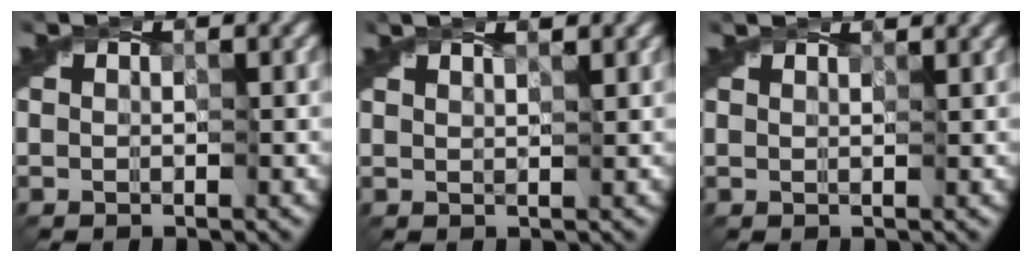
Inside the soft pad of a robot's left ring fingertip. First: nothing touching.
{"total": 1.6, "force": [1.4, 0.0, 0.8], "torque": [-0.011, 0.000, 0.015]}
{"total": 1.7, "force": [1.5, 0.3, 0.7], "torque": [-0.011, 0.003, 0.006]}